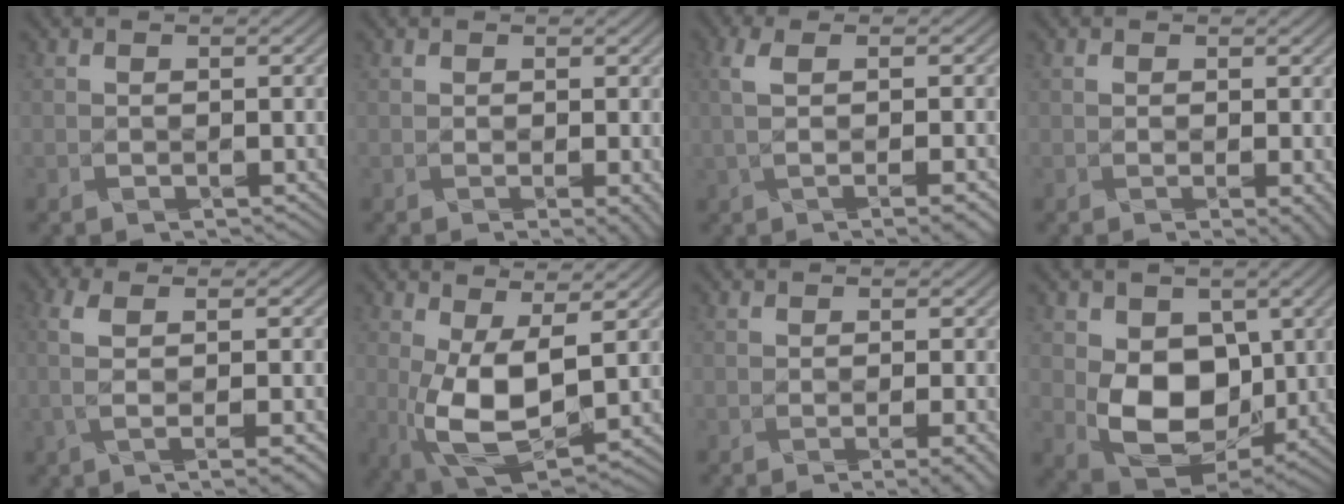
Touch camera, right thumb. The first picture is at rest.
{"total": 2.2, "force": [0.0, 1.1, 1.9], "torque": [-0.022, -0.003, 0.001]}
{"total": 5.3, "force": [-0.3, 0.5, 5.3], "torque": [-0.094, 0.010, -0.005]}
{"total": 2.2, "force": [0.1, 1.2, 1.9], "torque": [-0.023, -0.003, 0.001]}
{"total": 5.2, "force": [-0.5, 0.5, 5.1], "torque": [-0.096, 0.008, -0.009]}
{"total": 9.2, "force": [0.4, 4.1, 8.3], "torque": [-0.184, 0.000, 0.011]}
{"total": 3.3, "force": [-1.2, 1.0, 2.9], "torque": [-0.026, -0.001, -0.010]}
{"total": 10.6, "force": [0.4, 7.4, 7.6], "torque": [-0.153, -0.013, 0.009]}